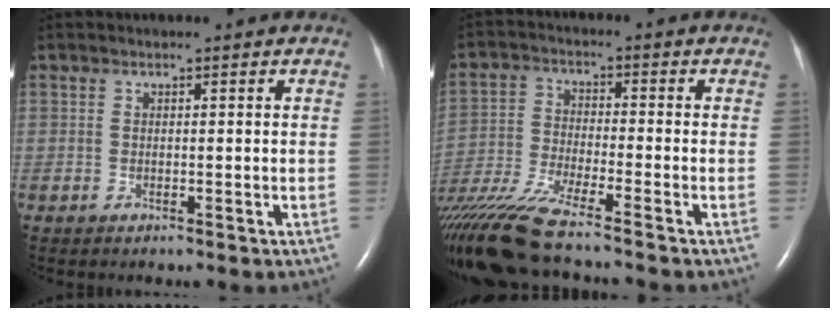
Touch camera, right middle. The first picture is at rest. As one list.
[{"total": 13.0, "force": [-11.2, -1.1, 6.5], "torque": [-0.133, -0.033, -0.203]}]